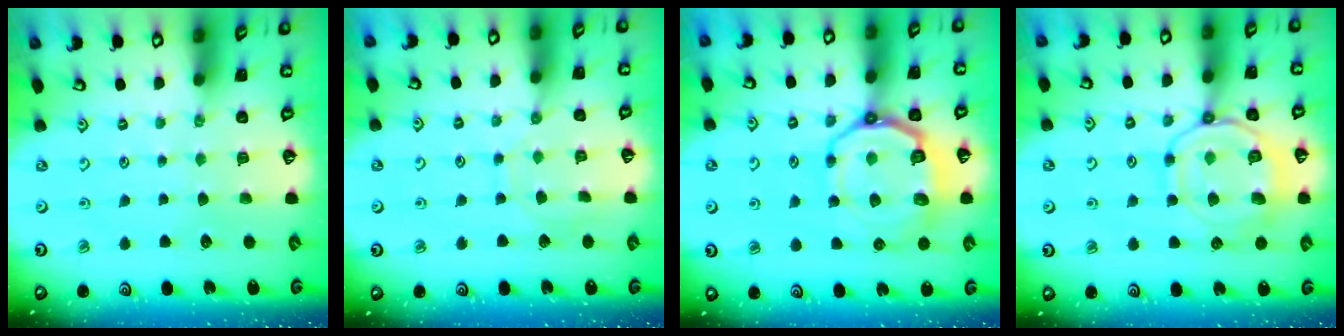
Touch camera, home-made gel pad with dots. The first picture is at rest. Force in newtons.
{"total": 8.5, "press": 8.4, "slide": 0.7}
{"total": 14.4, "press": 14.1, "slide": 3.0}
{"total": 14.2, "press": 14.1, "slide": 1.4}